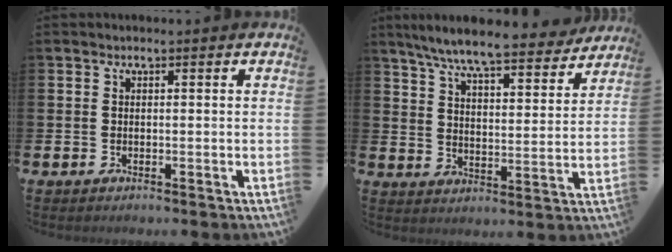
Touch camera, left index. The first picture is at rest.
{"total": 8.6, "force": [7.9, 0.7, 3.2], "torque": [-0.077, -0.050, 0.135]}